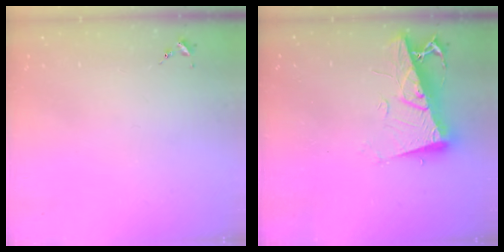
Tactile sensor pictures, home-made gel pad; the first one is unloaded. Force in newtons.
{"total": 11.9, "press": 11.8, "slide": 1.4}